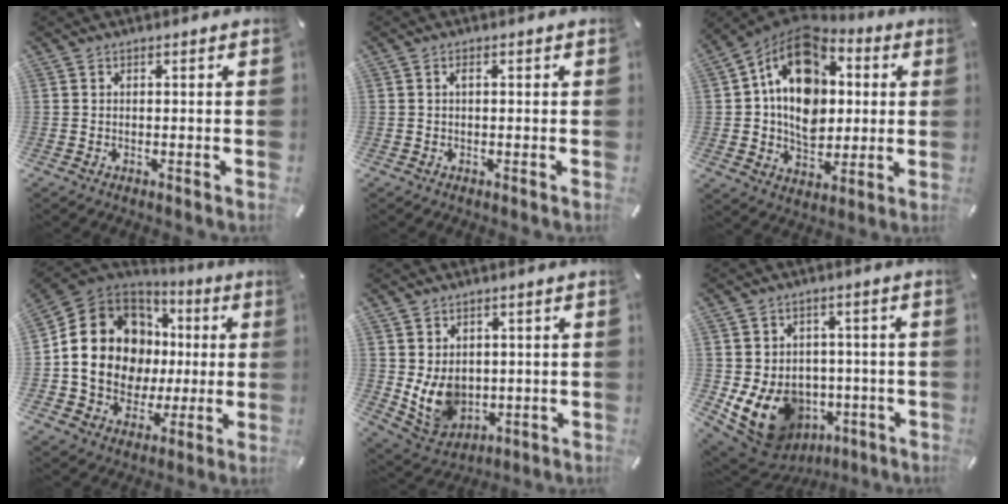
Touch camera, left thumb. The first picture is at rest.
{"total": 1.2, "force": [0.2, 0.6, 1.0], "torque": [-0.021, 0.004, 0.001]}
{"total": 16.7, "force": [2.6, 13.2, 9.9], "torque": [-0.169, -0.007, 0.046]}
{"total": 18.5, "force": [1.0, 15.9, 9.5], "torque": [-0.186, -0.014, 0.035]}
{"total": 9.5, "force": [1.0, 8.2, 4.7], "torque": [-0.111, -0.017, 0.023]}
{"total": 13.8, "force": [-3.5, 11.4, 6.9], "torque": [-0.147, -0.002, -0.051]}